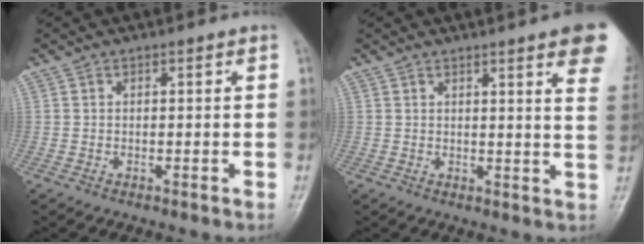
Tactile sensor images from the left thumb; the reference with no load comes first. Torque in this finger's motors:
{"motor_torque": [2.16, 1.41, 1.29, -1.38, 0.02]}